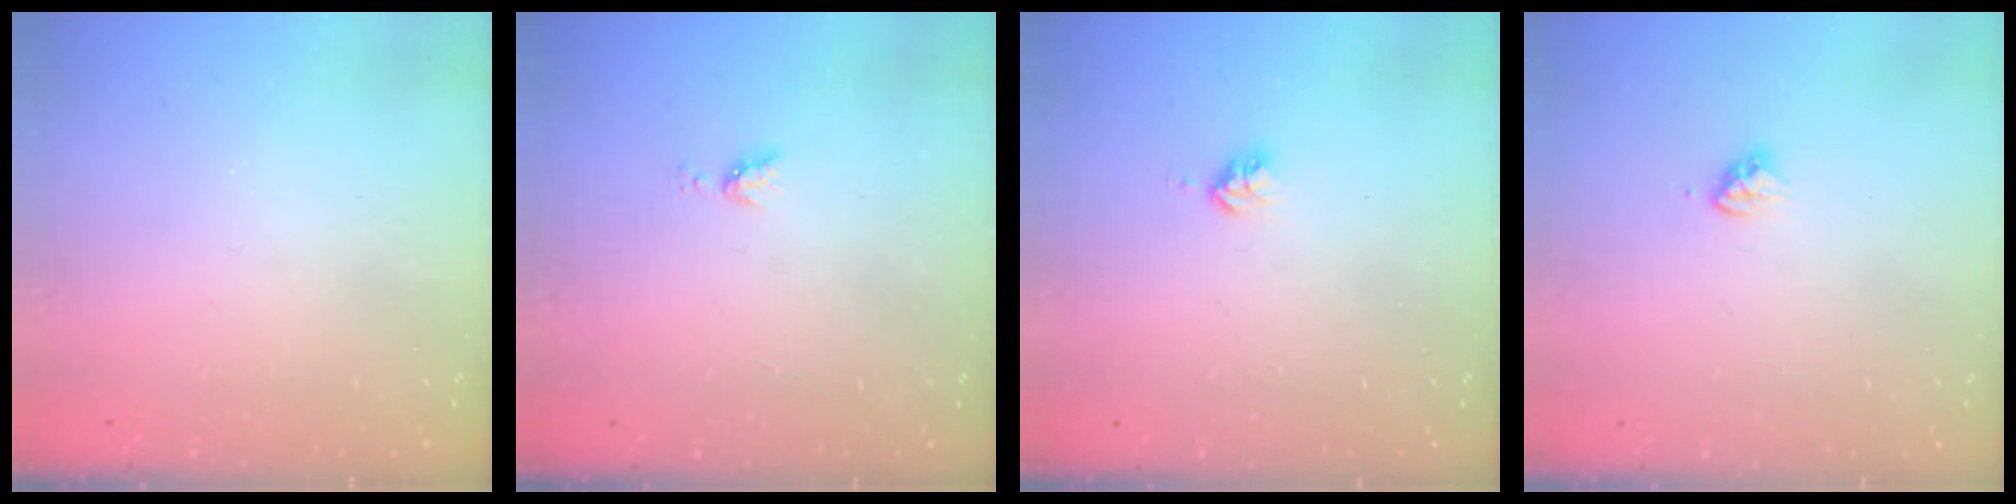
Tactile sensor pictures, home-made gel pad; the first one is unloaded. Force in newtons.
{"total": 4.0, "press": 4.0, "slide": 0.5}
{"total": 3.7, "press": 3.7, "slide": 0.5}
{"total": 3.3, "press": 3.3, "slide": 0.2}